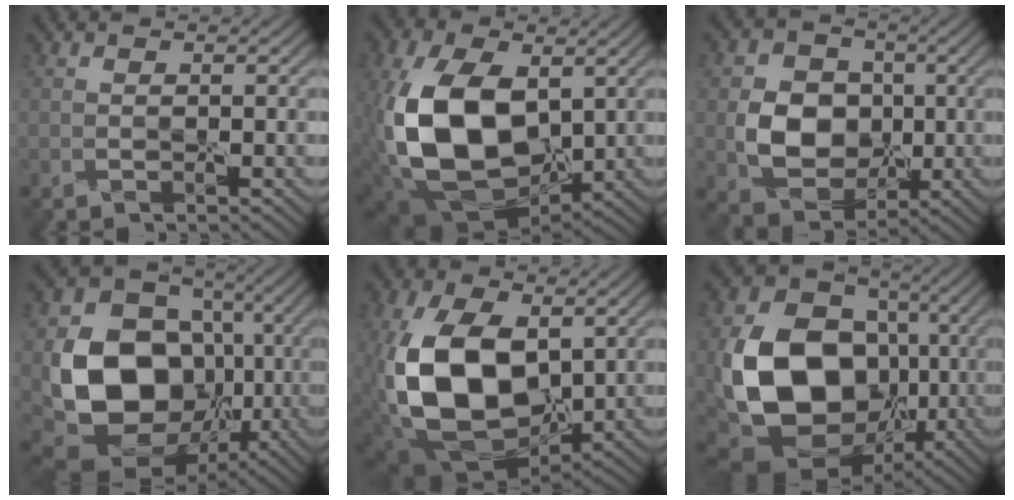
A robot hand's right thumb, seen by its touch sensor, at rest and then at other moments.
{"total": 13.4, "force": [0.4, 8.8, 10.1], "torque": [-0.234, -0.013, 0.014]}
{"total": 6.8, "force": [0.0, 5.9, 3.4], "torque": [-0.076, 0.002, -0.009]}
{"total": 13.6, "force": [-1.2, 11.4, 7.3], "torque": [-0.141, -0.036, -0.020]}
{"total": 13.5, "force": [0.3, 8.9, 10.2], "torque": [-0.231, -0.015, 0.013]}
{"total": 14.9, "force": [-1.3, 11.9, 8.9], "torque": [-0.189, -0.028, -0.024]}